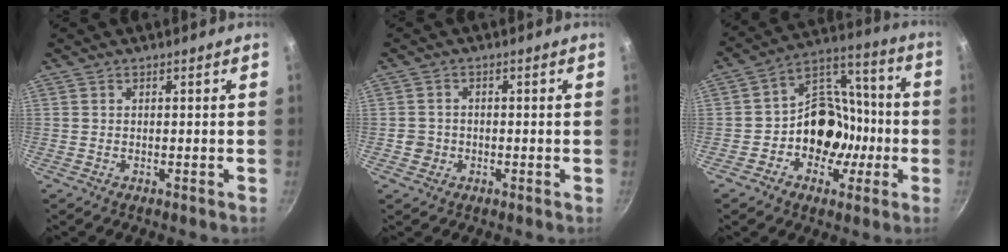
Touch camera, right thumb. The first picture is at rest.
{"total": 2.6, "force": [-0.7, 2.4, 0.6], "torque": [-0.001, 0.010, -0.011]}
{"total": 14.7, "force": [-3.4, 11.8, 8.1], "torque": [-0.063, 0.062, -0.060]}